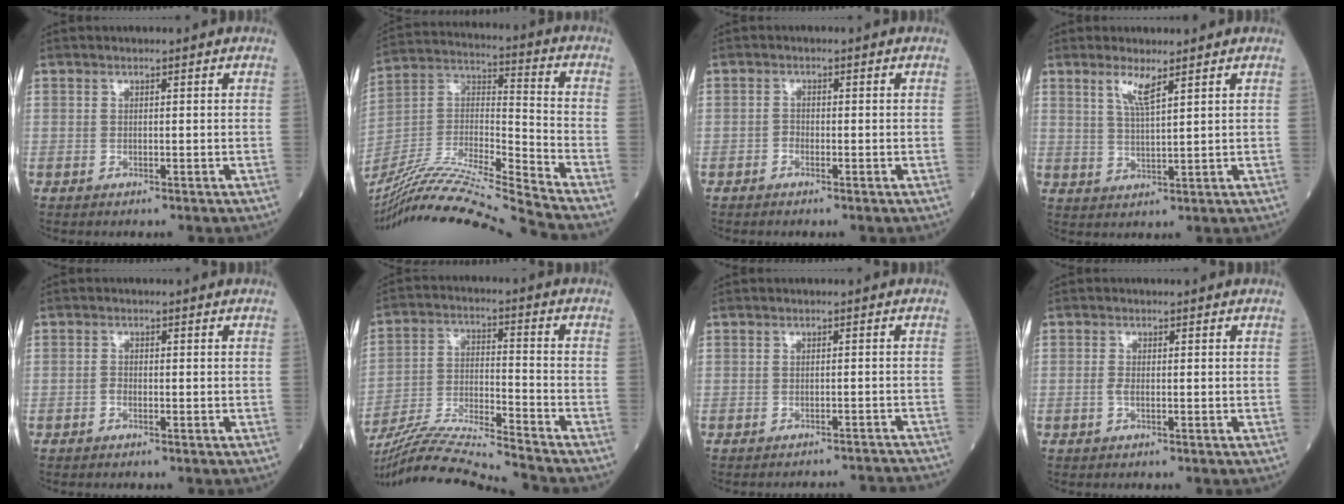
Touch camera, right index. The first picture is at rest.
{"total": 22.6, "force": [-20.5, -2.2, 9.2], "torque": [-0.203, -0.017, -0.365]}
{"total": 0.9, "force": [-0.6, 0.5, 0.4], "torque": [-0.001, 0.005, -0.013]}
{"total": 3.9, "force": [2.4, 0.1, 3.0], "torque": [-0.064, -0.006, 0.048]}
{"total": 0.9, "force": [-0.5, 0.5, 0.5], "torque": [-0.006, 0.004, -0.009]}
{"total": 16.0, "force": [-15.0, -2.2, 5.2], "torque": [-0.095, -0.002, -0.263]}
{"total": 7.8, "force": [-7.8, 0.4, 0.5], "torque": [0.002, 0.005, -0.081]}
{"total": 1.1, "force": [-0.3, 0.4, 1.0], "torque": [-0.020, 0.002, -0.006]}